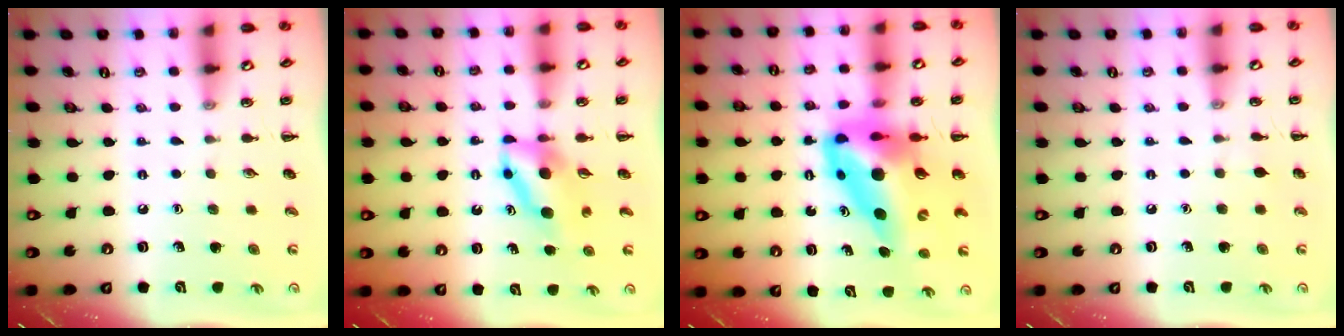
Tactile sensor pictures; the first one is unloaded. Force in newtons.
{"total": 7.6, "press": 7.4, "slide": 1.6}
{"total": 15.8, "press": 15.0, "slide": 4.8}
{"total": 3.2, "press": 3.0, "slide": 1.2}